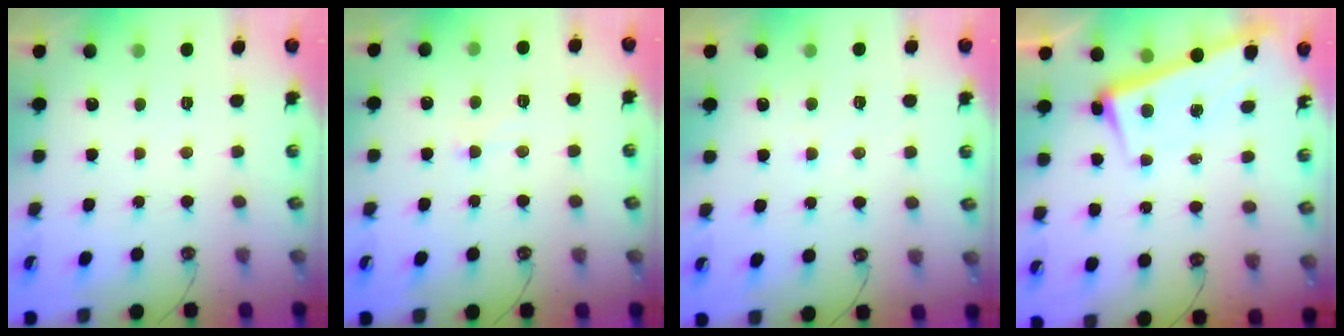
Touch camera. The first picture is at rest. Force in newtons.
{"total": 0.8, "press": 0.6, "slide": 0.5}
{"total": 5.0, "press": 5.0, "slide": 0.3}
{"total": 2.6, "press": 2.5, "slide": 0.7}